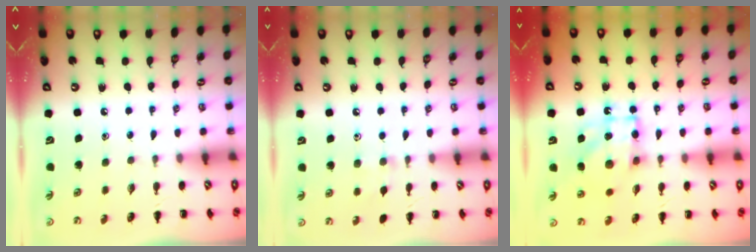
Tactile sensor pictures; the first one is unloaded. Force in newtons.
{"total": 5.7, "press": 5.4, "slide": 1.9}
{"total": 11.9, "press": 11.9, "slide": 1.4}